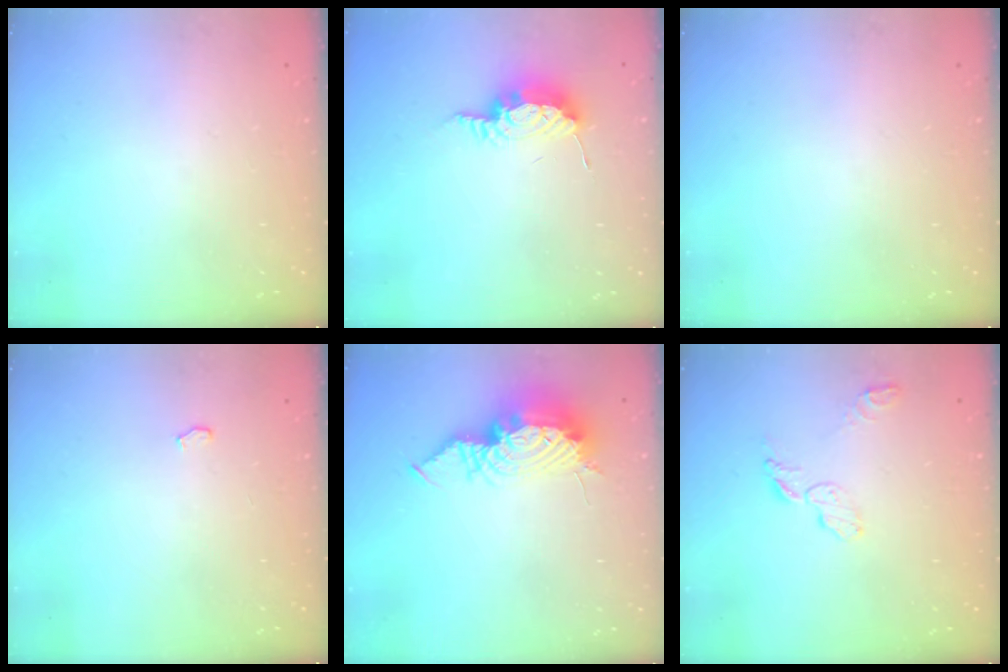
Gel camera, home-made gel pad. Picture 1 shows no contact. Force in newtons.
{"total": 8.5, "press": 8.4, "slide": 0.9}
{"total": 0.0}
{"total": 3.7, "press": 2.8, "slide": 2.5}
{"total": 13.6, "press": 12.6, "slide": 5.2}
{"total": 6.8, "press": 6.8, "slide": 0.1}